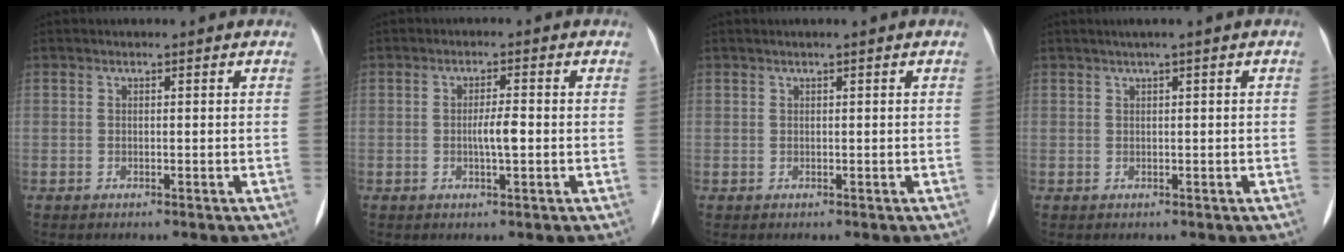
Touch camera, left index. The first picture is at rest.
{"total": 2.8, "force": [-0.5, 0.3, 2.8], "torque": [-0.052, -0.001, -0.005]}
{"total": 0.5, "force": [0.2, -0.2, 0.5], "torque": [-0.013, 0.001, 0.010]}
{"total": 1.6, "force": [0.7, -0.3, 1.4], "torque": [-0.028, 0.008, 0.017]}